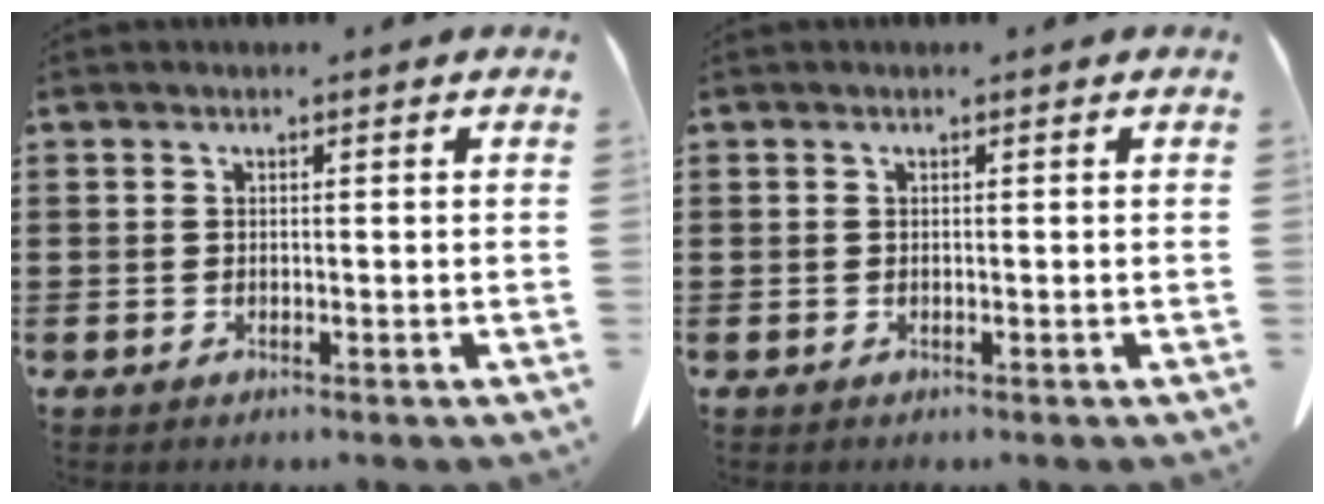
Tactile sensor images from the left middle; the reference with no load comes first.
{"total": 0.0}